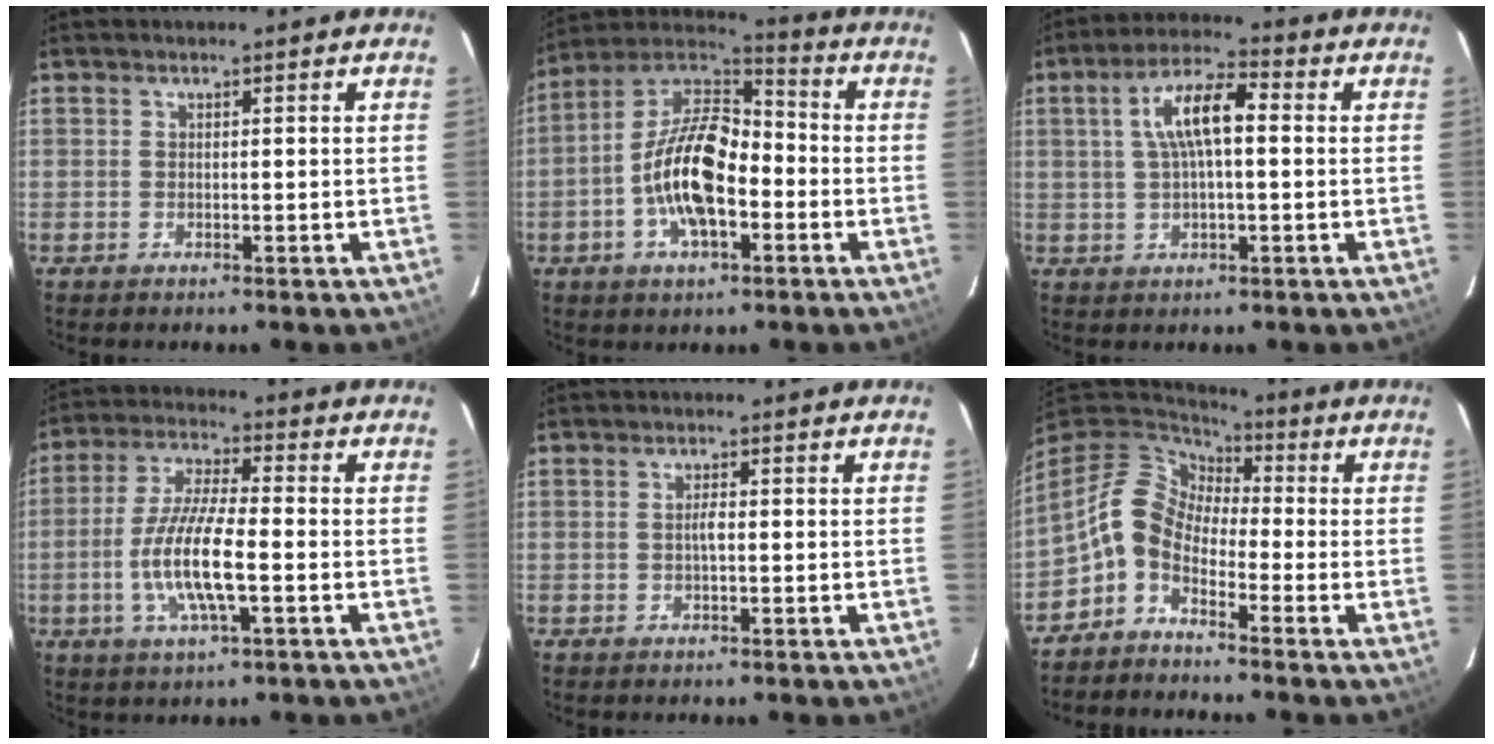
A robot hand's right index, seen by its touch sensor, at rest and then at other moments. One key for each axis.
{"total": 15.2, "fx": -4.3, "fy": 7.1, "fz": 12.7, "tx": -0.250, "ty": 0.009, "tz": -0.085}
{"total": 8.8, "fx": 1.2, "fy": 3.0, "fz": 8.2, "tx": -0.154, "ty": 0.021, "tz": 0.022}
{"total": 11.7, "fx": -3.0, "fy": 2.3, "fz": 11.1, "tx": -0.226, "ty": -0.003, "tz": -0.061}
{"total": 1.5, "fx": -0.2, "fy": 0.4, "fz": 1.4, "tx": -0.026, "ty": 0.003, "tz": -0.005}
{"total": 8.9, "fx": -3.4, "fy": 6.0, "fz": 5.6, "tx": -0.107, "ty": 0.018, "tz": -0.086}